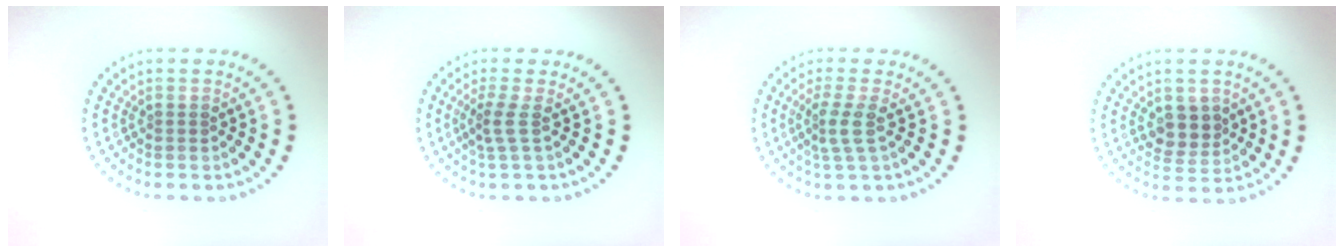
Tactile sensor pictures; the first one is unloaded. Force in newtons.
{"total": 1.9, "press": 1.3, "slide": 1.4}
{"total": 2.3, "press": 1.7, "slide": 1.6}
{"total": 2.5, "press": 2.3, "slide": 1.0}